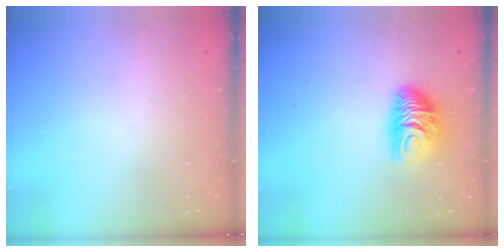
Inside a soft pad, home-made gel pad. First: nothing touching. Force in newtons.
{"total": 9.1, "press": 9.1, "slide": 0.9}